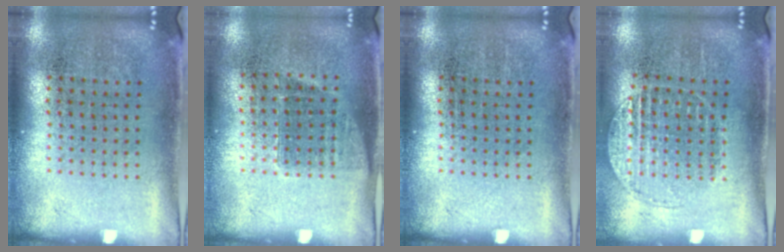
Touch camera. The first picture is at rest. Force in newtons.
{"total": 0.9, "press": 0.7, "slide": 0.5}
{"total": 0.0}
{"total": 1.1, "press": 1.1, "slide": 0.2}